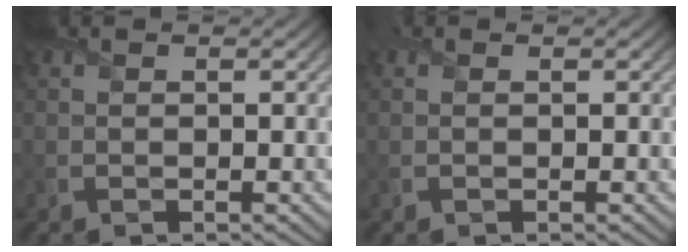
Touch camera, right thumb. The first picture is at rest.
{"total": 0.0}